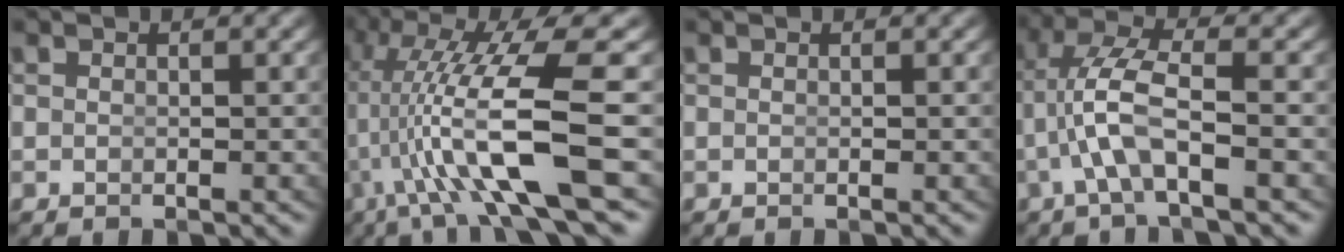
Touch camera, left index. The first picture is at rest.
{"total": 9.3, "force": [-0.3, 2.9, 8.8], "torque": [-0.169, -0.009, 0.003]}
{"total": 0.0}
{"total": 4.1, "force": [0.0, 1.0, 4.0], "torque": [-0.089, -0.003, 0.000]}